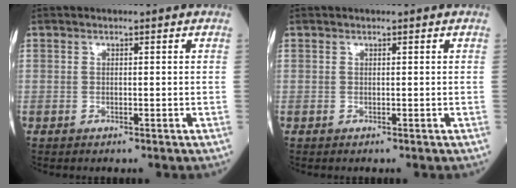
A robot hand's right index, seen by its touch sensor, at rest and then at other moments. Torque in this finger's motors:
{"motor_torque": [0.02, 0.01, 0.00, 0.00]}